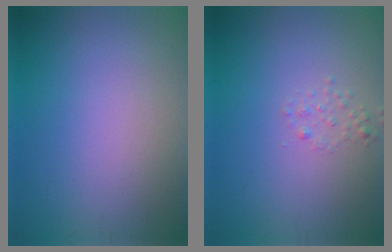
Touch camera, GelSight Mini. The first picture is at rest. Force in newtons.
{"total": 0.8, "press": 0.8, "slide": 0.1}